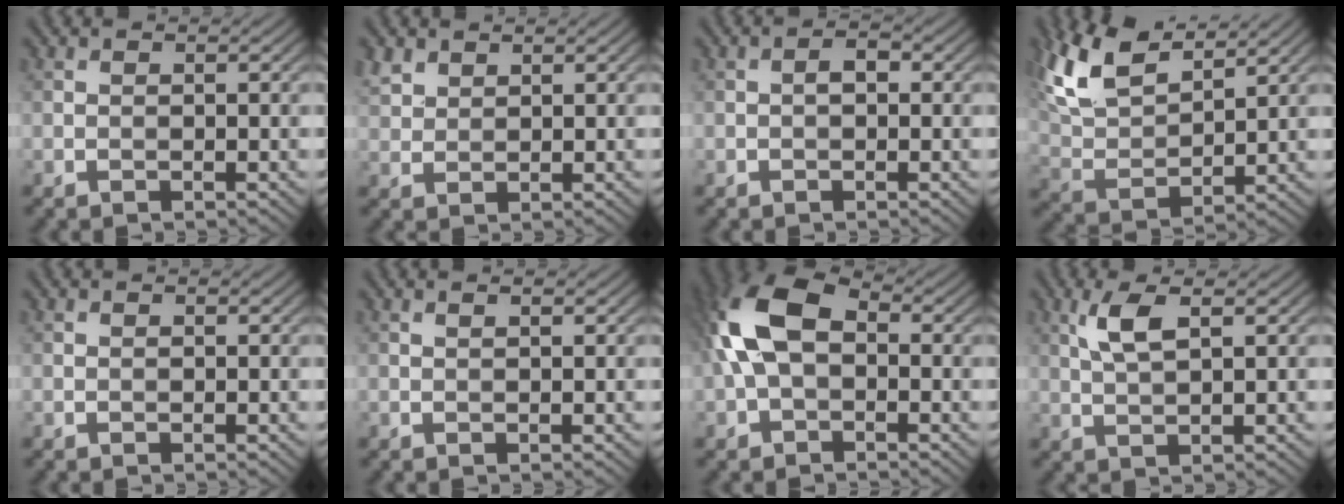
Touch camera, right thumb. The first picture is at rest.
{"total": 2.7, "force": [2.0, 1.6, 1.0], "torque": [-0.027, 0.006, 0.046]}
{"total": 1.4, "force": [-0.1, 0.8, 1.2], "torque": [-0.018, 0.006, -0.005]}
{"total": 11.4, "force": [7.7, 4.3, 7.3], "torque": [-0.188, 0.019, 0.155]}
{"total": 0.0}
{"total": 0.5, "force": [0.3, 0.0, 0.4], "torque": [-0.012, 0.003, 0.005]}
{"total": 10.0, "force": [0.1, 6.0, 8.0], "torque": [-0.196, 0.023, -0.014]}
{"total": 3.8, "force": [1.6, 1.0, 3.3], "torque": [-0.078, 0.003, 0.034]}